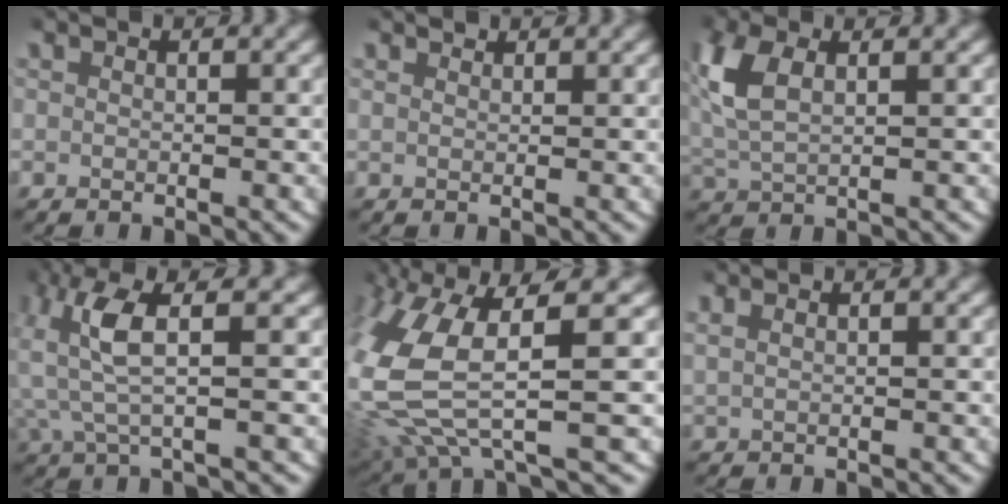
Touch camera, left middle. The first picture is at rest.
{"total": 1.1, "force": [1.1, 0.0, 0.2], "torque": [0.002, -0.001, 0.020]}
{"total": 4.7, "force": [1.4, 2.7, 3.5], "torque": [-0.110, -0.004, 0.032]}
{"total": 5.2, "force": [0.9, 1.7, 4.8], "torque": [-0.109, 0.014, 0.013]}
{"total": 10.6, "force": [-0.5, 6.6, 8.3], "torque": [-0.215, -0.024, 0.003]}
{"total": 1.2, "force": [0.8, 0.5, 0.8], "torque": [-0.019, 0.005, 0.018]}